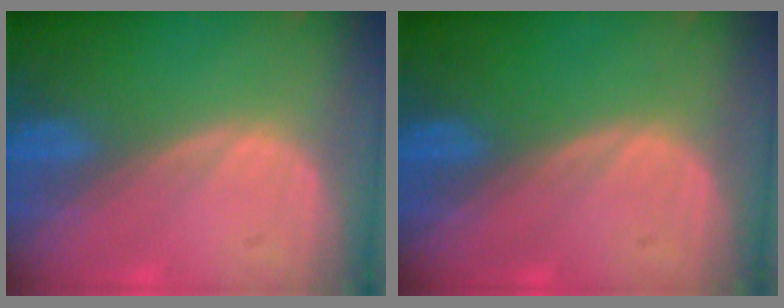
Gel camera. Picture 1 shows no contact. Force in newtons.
{"total": 0.0}